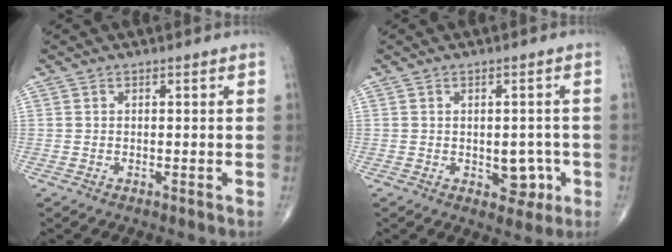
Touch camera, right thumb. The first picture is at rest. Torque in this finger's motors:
{"motor_torque": [2.76, 2.24, 0.92, -0.51, 0.03]}